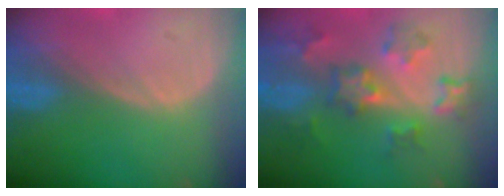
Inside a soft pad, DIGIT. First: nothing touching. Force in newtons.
{"total": 8.3, "press": 7.9, "slide": 2.5}